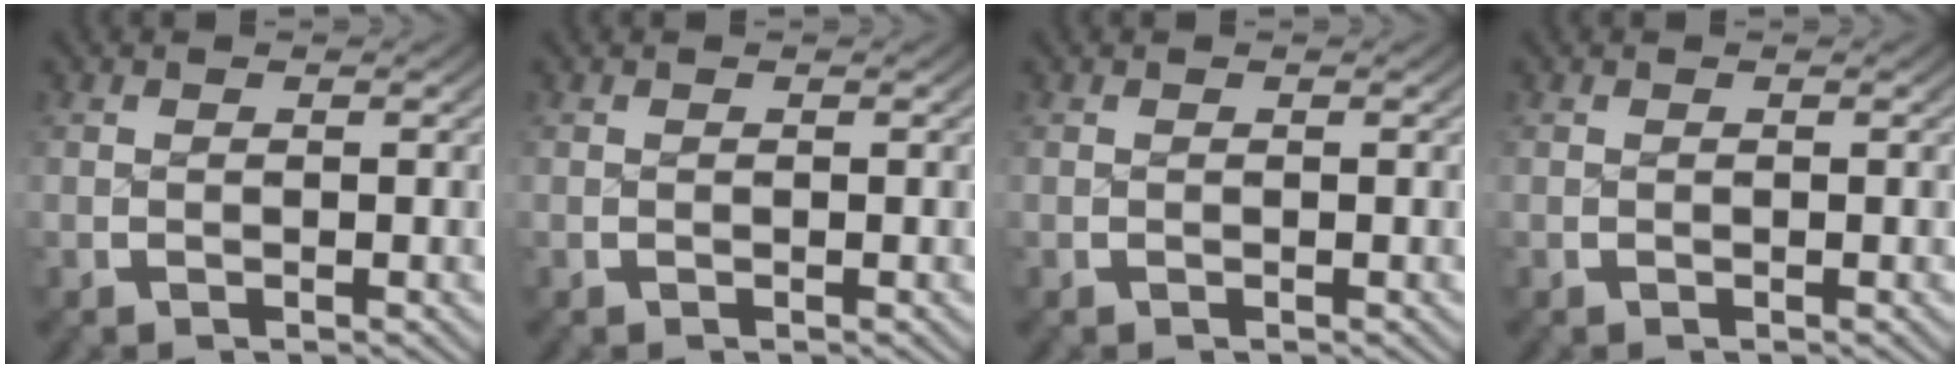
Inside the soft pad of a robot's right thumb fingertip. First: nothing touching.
{"total": 0.0}
{"total": 0.0}
{"total": 0.0}